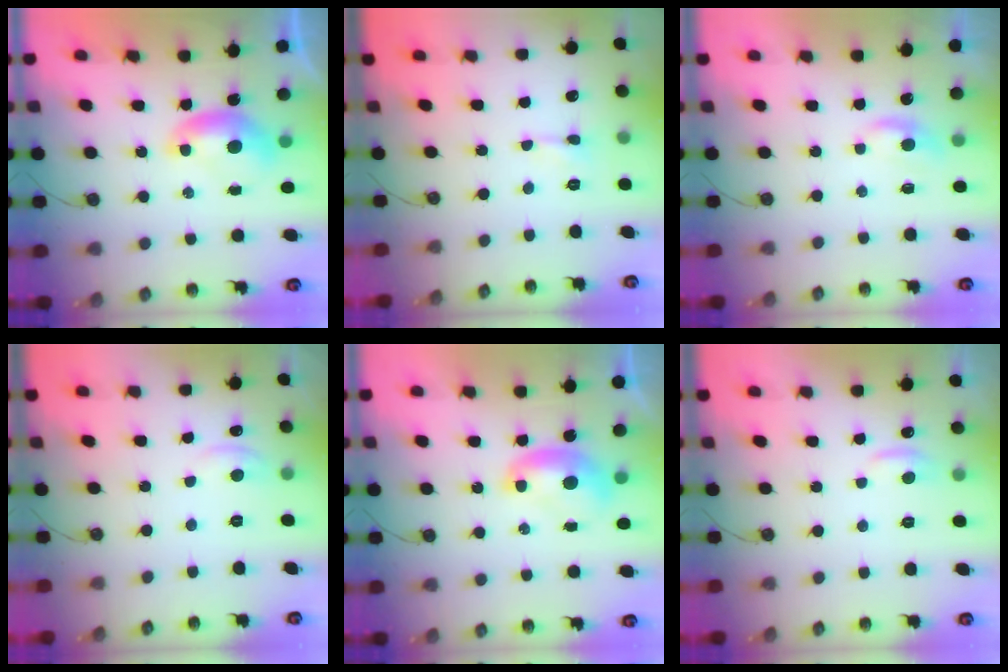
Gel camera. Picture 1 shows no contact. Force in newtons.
{"total": 0.6, "press": 0.5, "slide": 0.3}
{"total": 0.6, "press": 0.4, "slide": 0.4}
{"total": 0.9, "press": 0.6, "slide": 0.7}
{"total": 1.6, "press": 1.6, "slide": 0.2}
{"total": 1.1, "press": 0.8, "slide": 0.6}